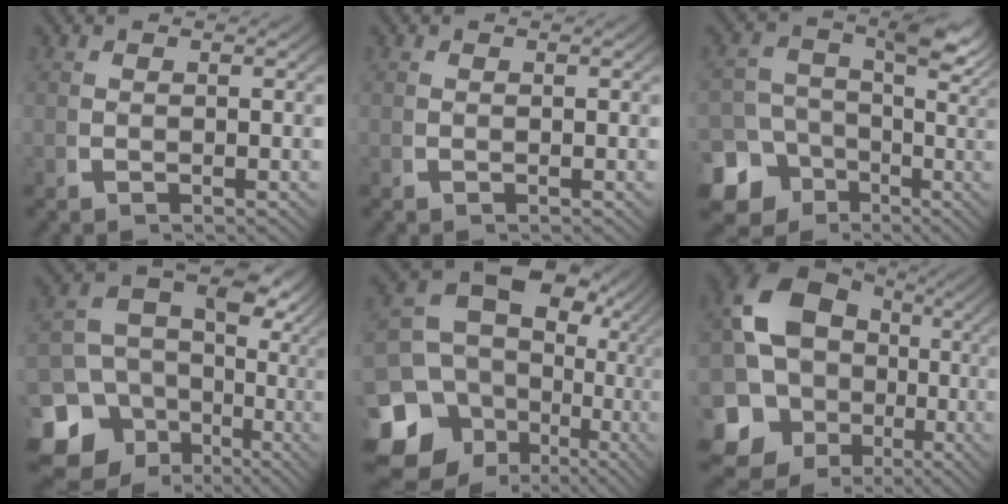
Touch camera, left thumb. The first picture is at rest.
{"total": 0.0}
{"total": 13.0, "force": [-3.8, 10.8, 6.1], "torque": [-0.097, -0.050, -0.056]}
{"total": 17.3, "force": [-3.5, 13.8, 9.8], "torque": [-0.182, -0.070, -0.041]}
{"total": 16.4, "force": [-2.0, 13.0, 9.8], "torque": [-0.204, -0.079, -0.004]}
{"total": 17.6, "force": [-2.4, 15.0, 8.9], "torque": [-0.206, -0.076, -0.020]}